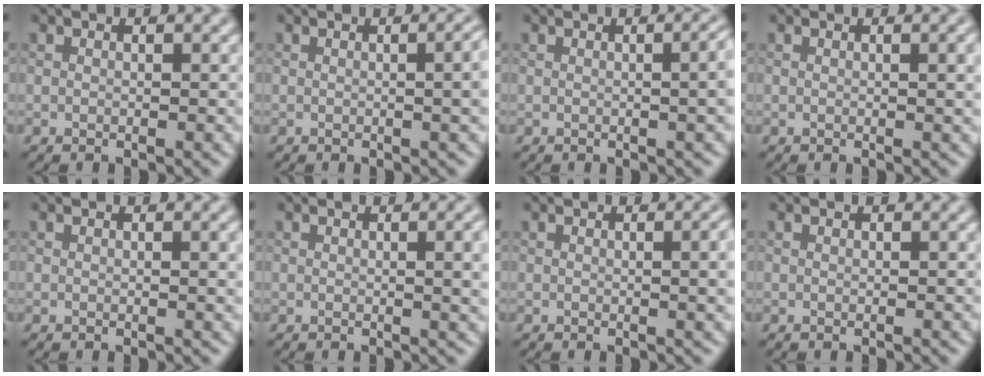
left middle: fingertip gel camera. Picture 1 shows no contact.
{"total": 4.2, "force": [0.2, 1.8, 3.8], "torque": [-0.024, 0.010, 0.002]}
{"total": 4.6, "force": [0.2, 2.1, 4.1], "torque": [-0.018, 0.012, 0.002]}
{"total": 2.0, "force": [0.4, 0.6, 1.9], "torque": [-0.019, 0.004, 0.004]}
{"total": 1.6, "force": [0.3, 0.5, 1.5], "torque": [-0.017, 0.003, 0.003]}
{"total": 3.9, "force": [0.5, 1.4, 3.7], "torque": [-0.036, 0.008, 0.004]}
{"total": 3.4, "force": [0.2, 1.1, 3.2], "torque": [-0.032, 0.007, 0.000]}
{"total": 0.0}